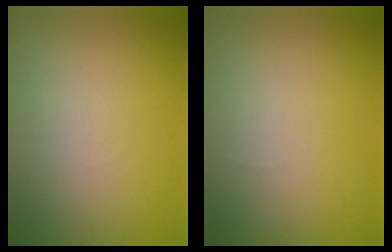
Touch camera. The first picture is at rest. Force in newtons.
{"total": 0.0}